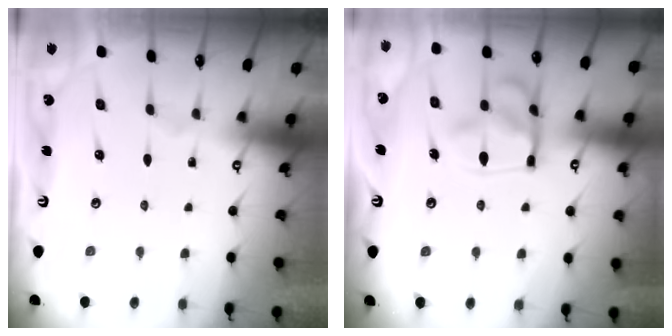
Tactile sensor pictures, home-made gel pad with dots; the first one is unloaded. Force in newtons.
{"total": 14.7, "press": 14.6, "slide": 1.5}